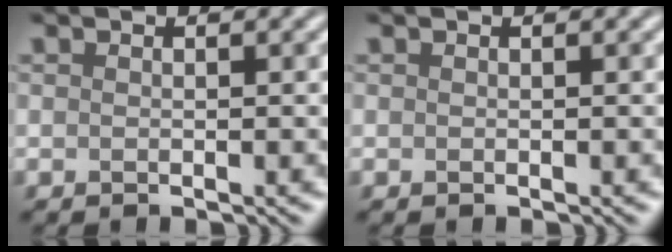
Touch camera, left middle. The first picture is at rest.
{"total": 0.0}